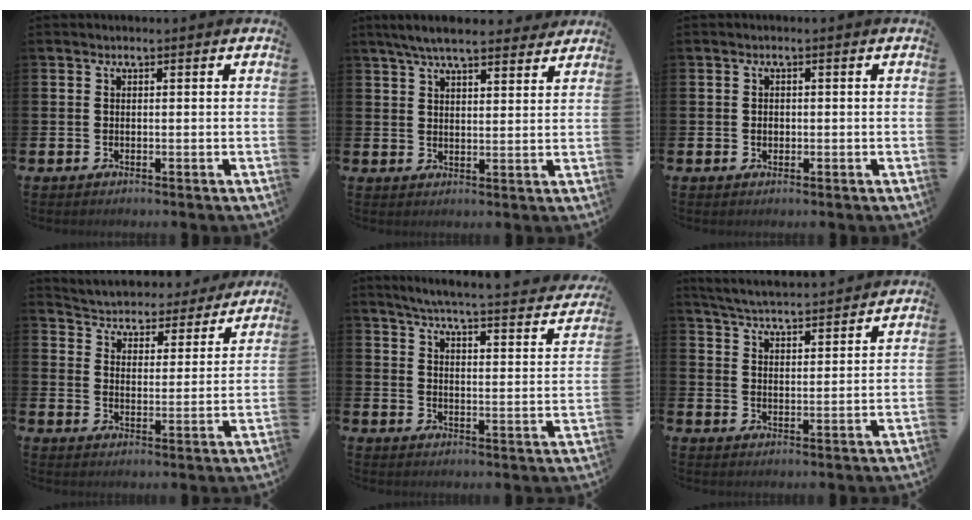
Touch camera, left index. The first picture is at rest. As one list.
[{"total": 6.2, "force": [5.7, 1.0, 2.3], "torque": [-0.058, -0.019, 0.104]}, {"total": 0.9, "force": [-0.1, 0.8, 0.5], "torque": [-0.001, 0.004, -0.007]}, {"total": 4.6, "force": [4.4, 1.3, 0.0], "torque": [-0.026, -0.043, 0.070]}, {"total": 4.8, "force": [4.5, -0.1, 1.6], "torque": [-0.057, -0.040, 0.071]}, {"total": 5.1, "force": [5.1, 0.1, 0.6], "torque": [-0.036, -0.035, 0.091]}]